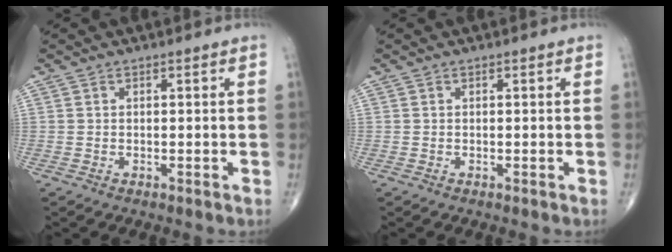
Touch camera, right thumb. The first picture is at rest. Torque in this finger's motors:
{"motor_torque": [-0.01, 0.00, 0.00, 0.00, 0.00]}